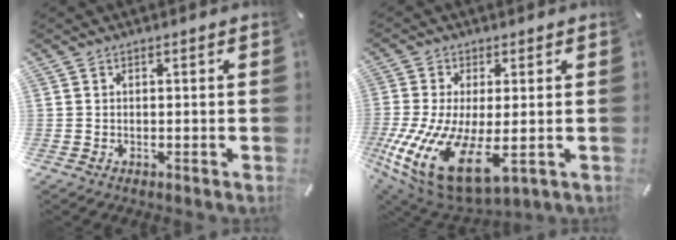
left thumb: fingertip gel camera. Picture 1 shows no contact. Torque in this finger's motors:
{"motor_torque": [0.95, 4.06, 1.97, 0.81, 0.83]}